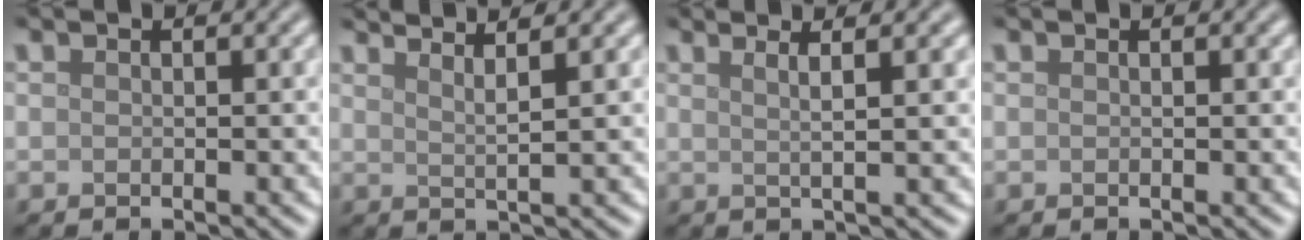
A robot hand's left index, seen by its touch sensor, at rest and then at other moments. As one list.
[{"total": 3.7, "force": [2.9, 0.8, 2.2], "torque": [-0.017, 0.015, 0.019]}, {"total": 4.3, "force": [2.3, 1.3, 3.3], "torque": [-0.033, 0.020, 0.000]}, {"total": 0.0}]